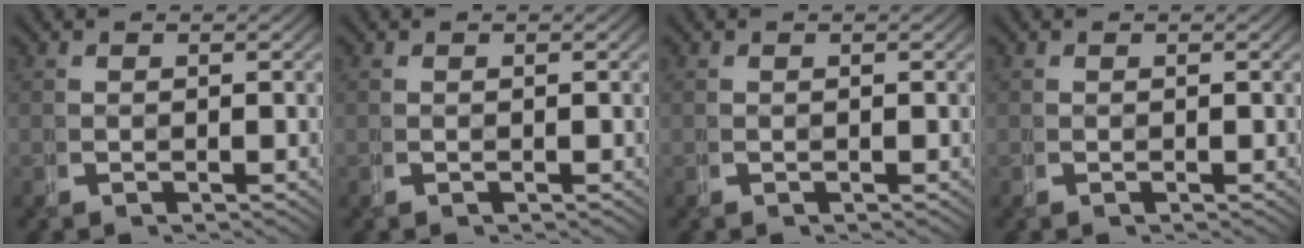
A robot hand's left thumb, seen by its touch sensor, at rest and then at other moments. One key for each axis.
{"total": 0.0}
{"total": 0.0}
{"total": 0.0}